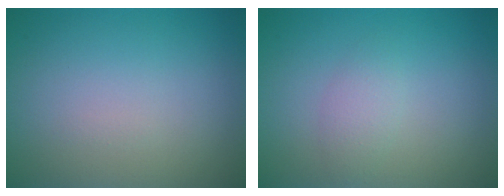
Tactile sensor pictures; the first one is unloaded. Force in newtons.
{"total": 1.5, "press": 1.5, "slide": 0.1}